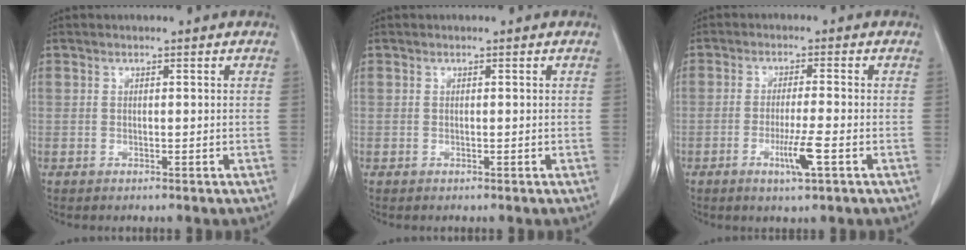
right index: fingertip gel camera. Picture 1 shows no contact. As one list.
[{"total": 0.0}, {"total": 4.9, "force": [-2.0, -0.2, 4.5], "torque": [-0.081, -0.009, -0.036]}]